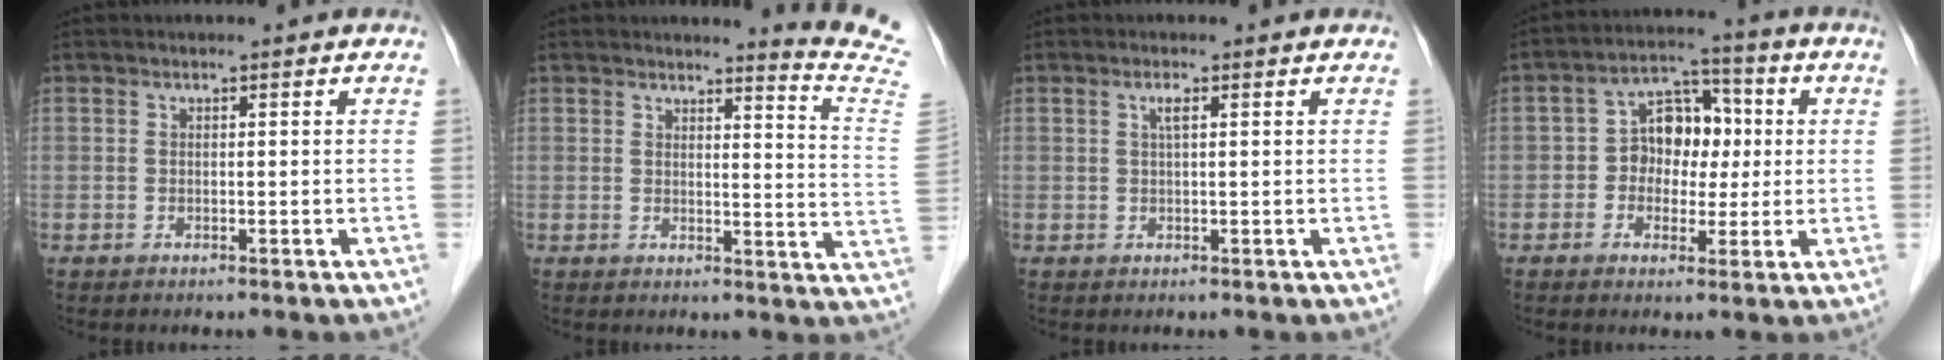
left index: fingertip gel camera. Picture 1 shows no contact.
{"total": 9.1, "force": [8.7, -2.1, 1.4], "torque": [-0.022, -0.106, 0.082]}
{"total": 1.4, "force": [0.5, 0.1, 1.3], "torque": [-0.027, 0.003, 0.008]}
{"total": 7.8, "force": [0.0, 5.9, 5.1], "torque": [-0.082, 0.029, -0.002]}